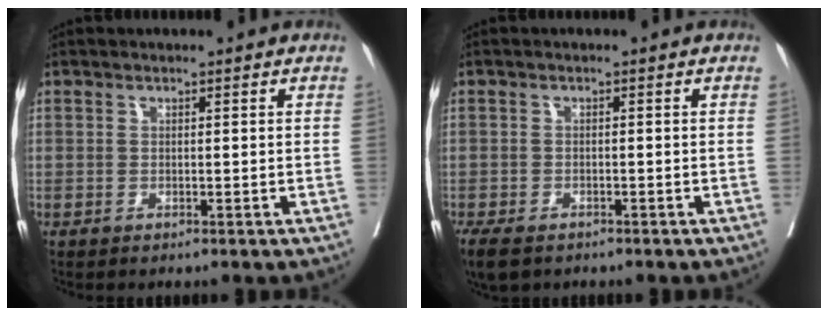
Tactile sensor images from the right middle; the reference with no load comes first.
{"total": 6.3, "force": [-4.4, 3.2, 3.2], "torque": [-0.064, -0.011, -0.069]}